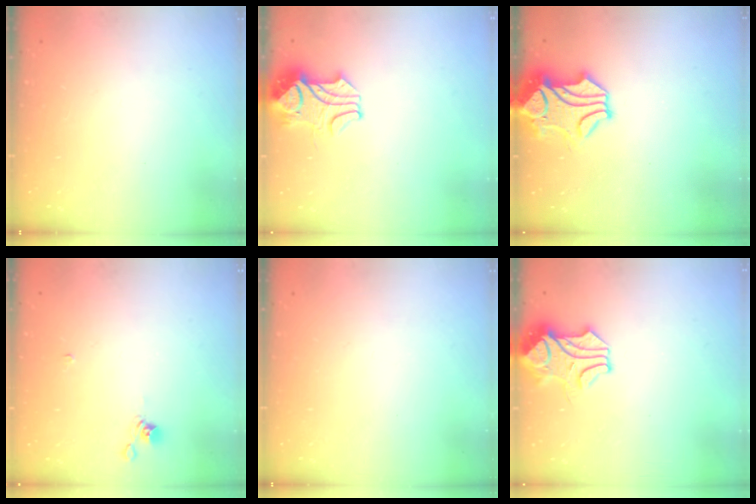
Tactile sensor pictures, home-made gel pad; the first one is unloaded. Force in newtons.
{"total": 2.4, "press": 2.2, "slide": 1.0}
{"total": 1.3, "press": 0.5, "slide": 1.3}
{"total": 2.7, "press": 2.7, "slide": 0.6}
{"total": 0.0}
{"total": 1.1, "press": 0.9, "slide": 0.5}